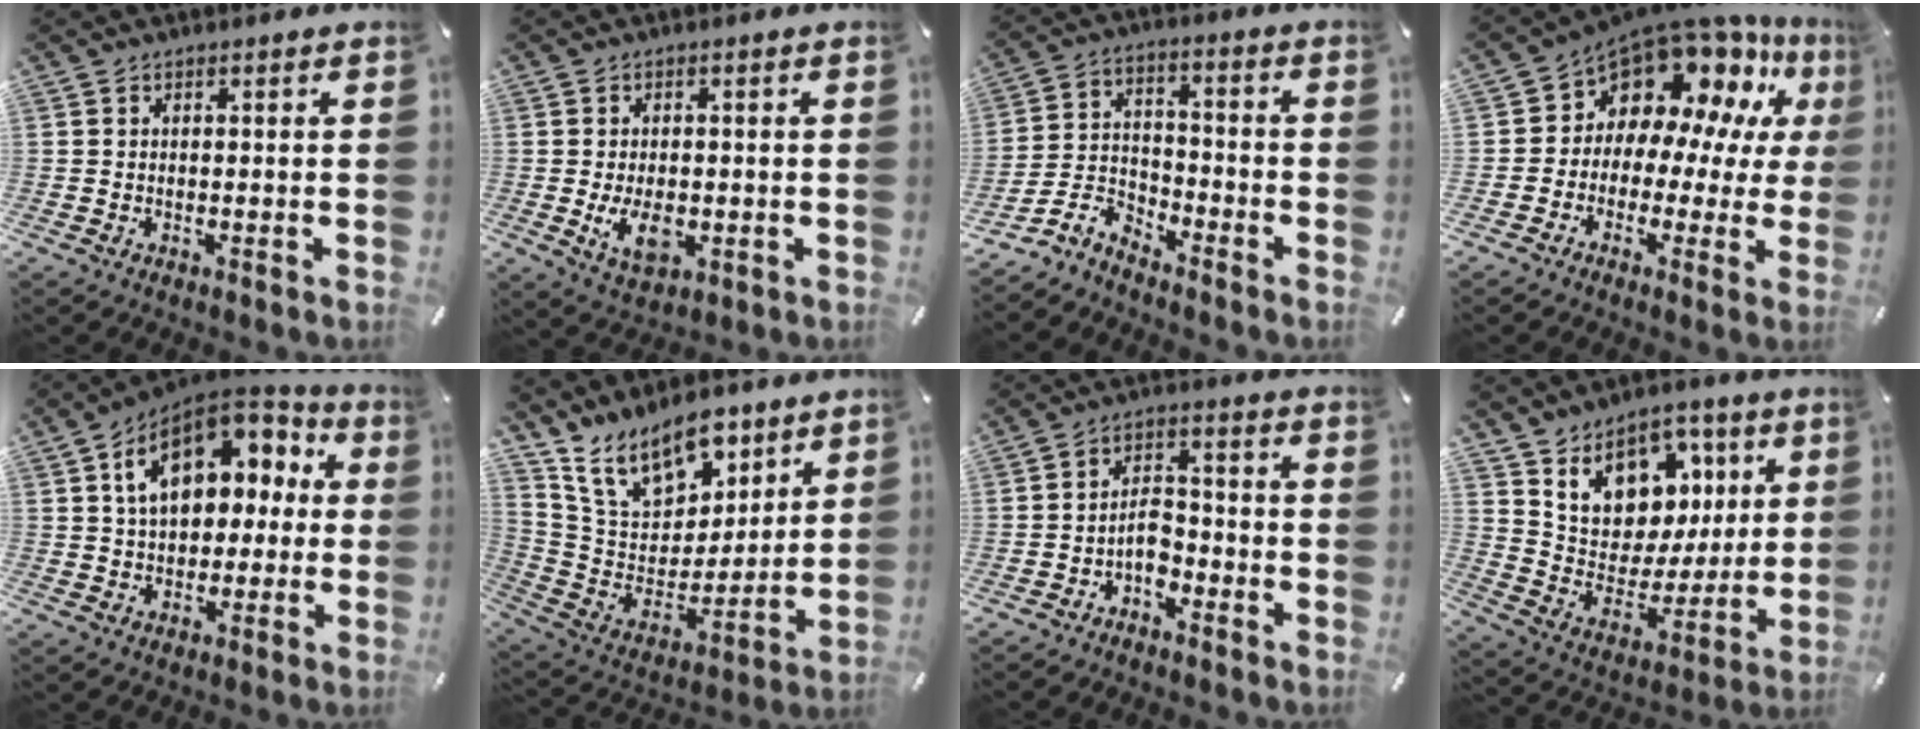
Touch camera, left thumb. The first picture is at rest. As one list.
[{"total": 6.4, "force": [-1.0, 4.1, 4.9], "torque": [-0.101, -0.013, -0.021]}, {"total": 9.1, "force": [-8.0, 3.6, 2.5], "torque": [-0.052, 0.031, -0.155]}, {"total": 13.5, "force": [9.2, 8.2, 5.5], "torque": [-0.097, -0.090, 0.161]}, {"total": 14.7, "force": [5.1, 10.5, 8.9], "torque": [-0.151, -0.019, 0.096]}, {"total": 15.9, "force": [11.9, 8.7, 6.0], "torque": [-0.122, -0.082, 0.225]}, {"total": 6.3, "force": [-3.5, 3.8, 3.6], "torque": [-0.071, 0.017, -0.064]}, {"total": 12.0, "force": [6.7, 9.6, 2.6], "torque": [-0.049, -0.069, 0.129]}]